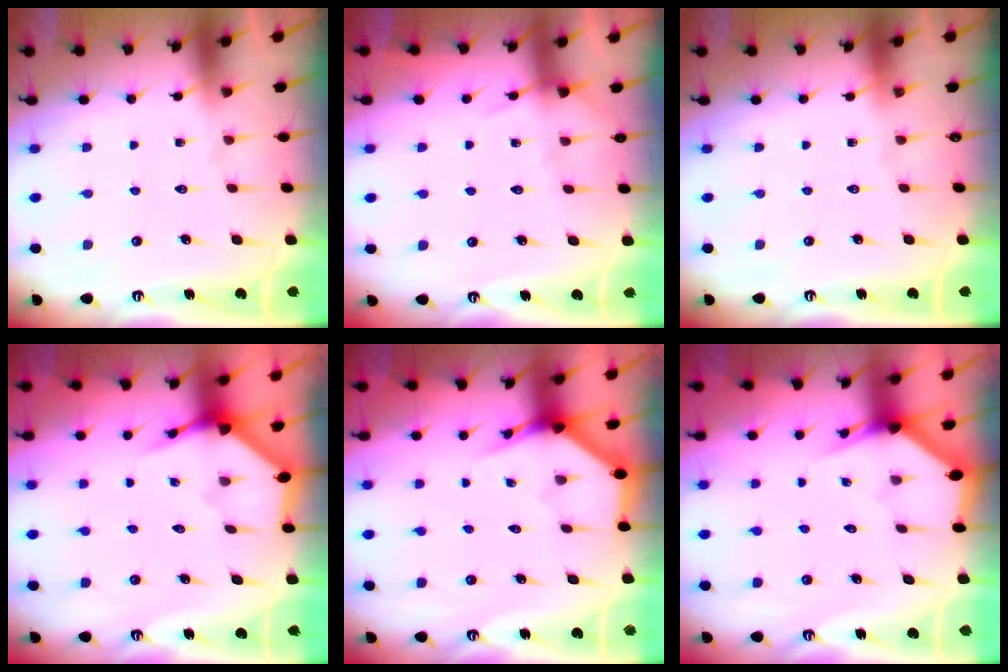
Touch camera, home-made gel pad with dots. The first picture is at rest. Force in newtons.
{"total": 5.1, "press": 5.0, "slide": 0.6}
{"total": 0.0}
{"total": 3.7, "press": 3.7, "slide": 0.2}
{"total": 3.9, "press": 3.9, "slide": 0.3}
{"total": 3.0, "press": 3.0, "slide": 0.1}